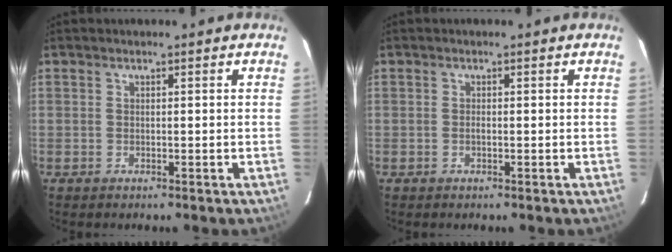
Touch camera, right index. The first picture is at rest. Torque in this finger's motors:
{"motor_torque": [0.43, -0.07, 0.22, 0.04]}